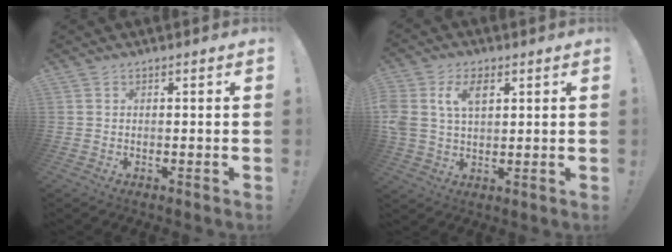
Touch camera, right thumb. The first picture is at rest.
{"total": 9.1, "force": [3.4, 5.9, 6.0], "torque": [-0.128, 0.001, 0.064]}